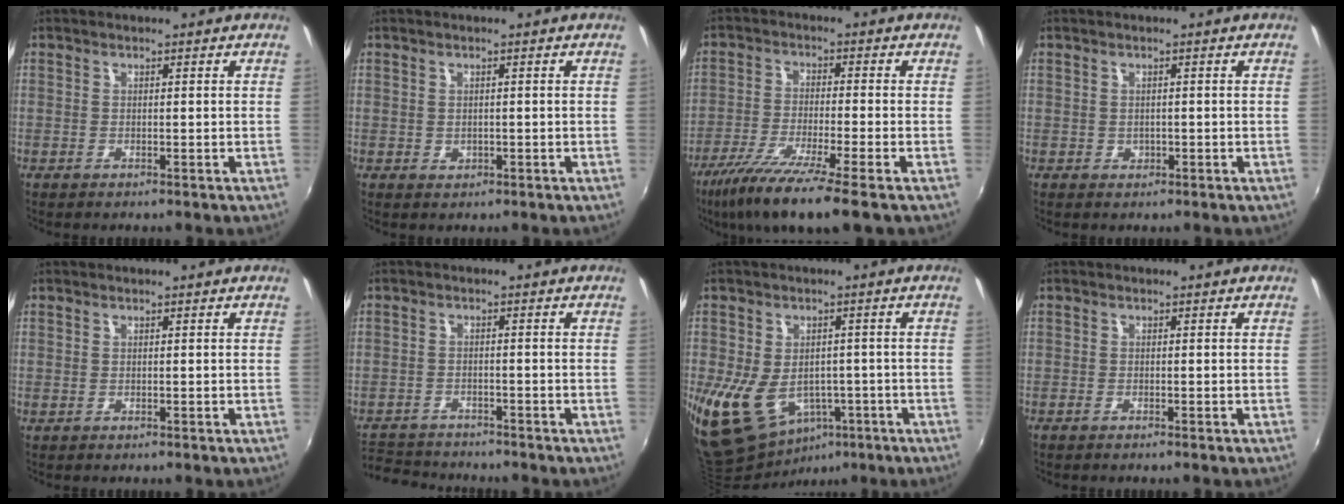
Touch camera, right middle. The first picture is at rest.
{"total": 0.7, "force": [0.1, 0.7, 0.3], "torque": [0.001, 0.001, 0.004]}
{"total": 12.6, "force": [-8.8, 0.5, 9.0], "torque": [-0.190, -0.040, -0.156]}
{"total": 1.1, "force": [0.2, 1.0, 0.4], "torque": [-0.001, 0.002, 0.005]}
{"total": 0.0}
{"total": 7.0, "force": [-6.5, 2.4, 1.1], "torque": [-0.046, 0.006, -0.113]}
{"total": 13.5, "force": [-4.5, 9.8, 8.1], "torque": [-0.191, -0.027, -0.057]}
{"total": 0.6, "force": [-0.6, 0.0, 0.3], "torque": [-0.004, -0.002, -0.013]}